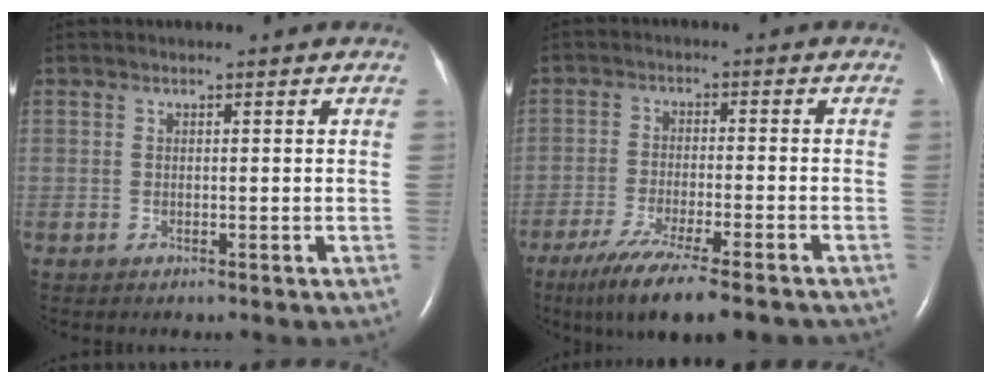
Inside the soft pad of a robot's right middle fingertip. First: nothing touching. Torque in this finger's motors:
{"motor_torque": [1.08, -1.06, 0.21, 0.13]}